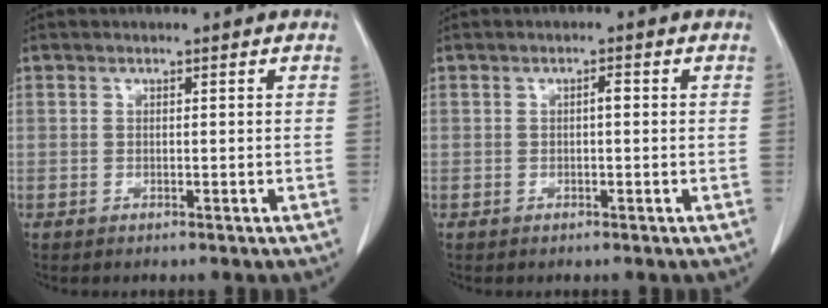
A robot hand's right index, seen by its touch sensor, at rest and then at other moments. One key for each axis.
{"total": 1.0, "fx": 0.0, "fy": 0.2, "fz": 1.0, "tx": -0.015, "ty": 0.002, "tz": 0.000}